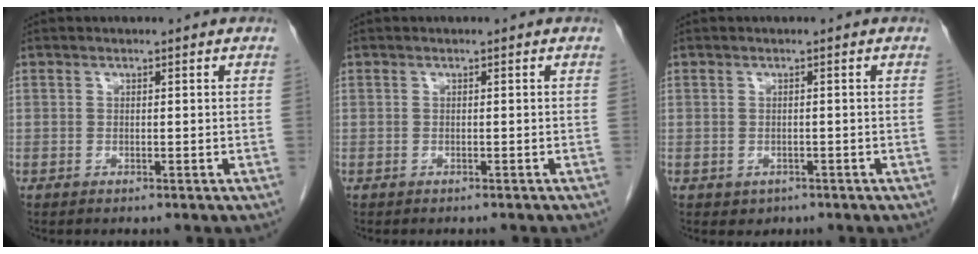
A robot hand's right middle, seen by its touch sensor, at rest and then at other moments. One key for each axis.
{"total": 2.1, "fx": -1.9, "fy": 0.3, "fz": 0.8, "tx": -0.017, "ty": -0.004, "tz": -0.022}
{"total": 1.5, "fx": -0.7, "fy": 1.2, "fz": 0.4, "tx": -0.006, "ty": 0.002, "tz": -0.003}